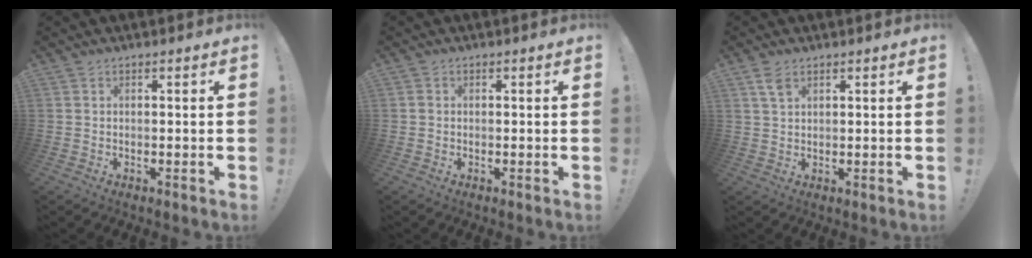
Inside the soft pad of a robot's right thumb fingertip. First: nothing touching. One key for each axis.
{"total": 0.5, "fx": -0.1, "fy": 0.5, "fz": 0.0, "tx": -0.003, "ty": 0.003, "tz": -0.002}
{"total": 3.7, "fx": 2.2, "fy": 1.7, "fz": 2.4, "tx": -0.037, "ty": -0.010, "tz": 0.039}